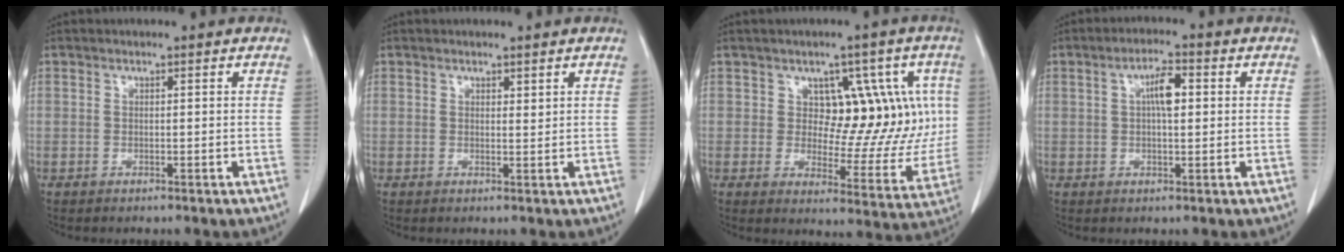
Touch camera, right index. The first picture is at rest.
{"total": 0.7, "force": [0.6, 0.2, 0.4], "torque": [-0.006, -0.006, 0.009]}
{"total": 11.4, "force": [3.0, 6.9, 8.6], "torque": [-0.082, 0.016, 0.047]}
{"total": 4.4, "force": [0.8, 1.2, 4.2], "torque": [-0.075, 0.009, 0.012]}